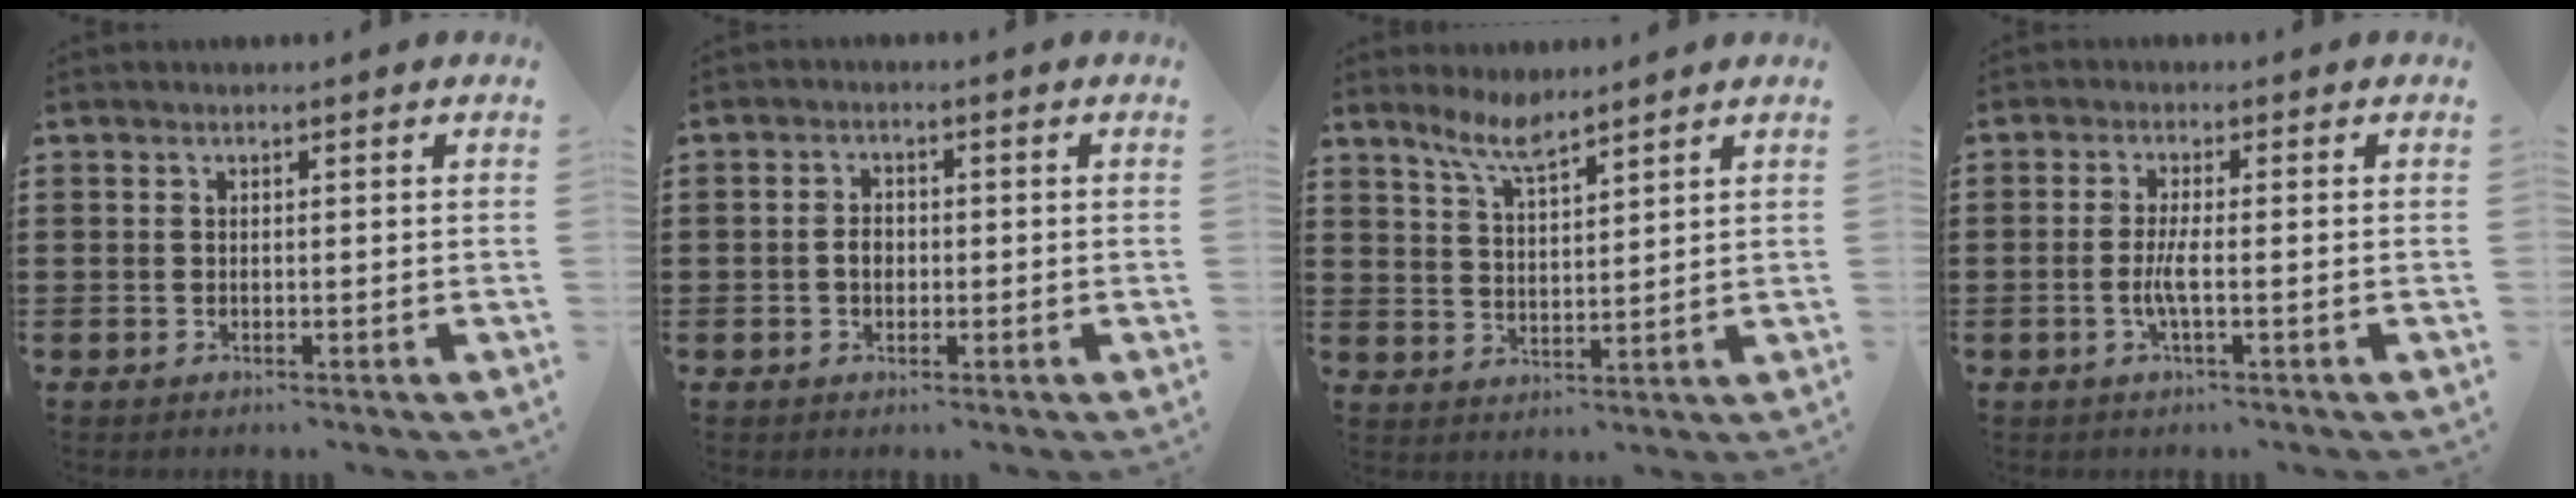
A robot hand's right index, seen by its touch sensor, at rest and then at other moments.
{"total": 2.4, "force": [-0.4, 1.7, 1.6], "torque": [-0.033, 0.005, -0.009]}
{"total": 5.6, "force": [4.5, 1.0, 3.2], "torque": [-0.074, -0.005, 0.080]}
{"total": 3.1, "force": [-0.8, 0.3, 2.9], "torque": [-0.066, -0.007, -0.020]}